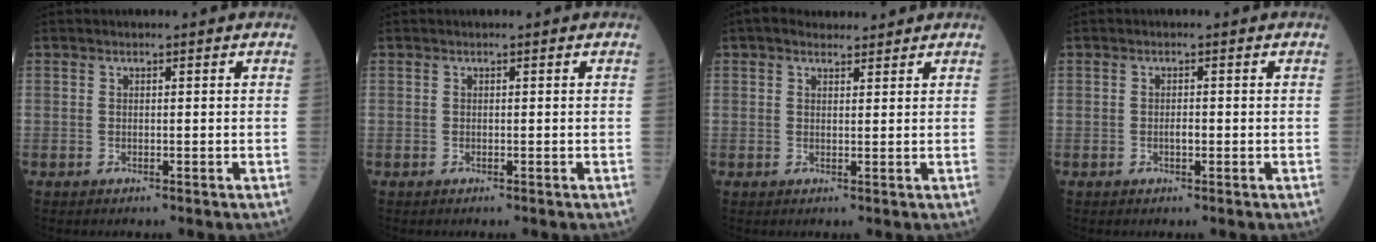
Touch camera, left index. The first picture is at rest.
{"total": 0.0}
{"total": 3.7, "force": [3.2, 1.3, 1.3], "torque": [-0.021, 0.025, 0.052]}
{"total": 1.0, "force": [-0.2, 0.4, 0.9], "torque": [-0.020, 0.001, -0.003]}